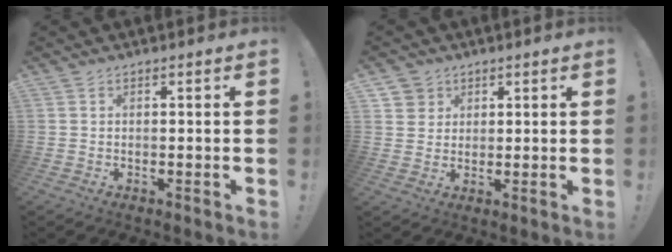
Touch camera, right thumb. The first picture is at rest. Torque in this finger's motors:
{"motor_torque": [0.31, 0.11, 0.12, -0.14, 0.00]}